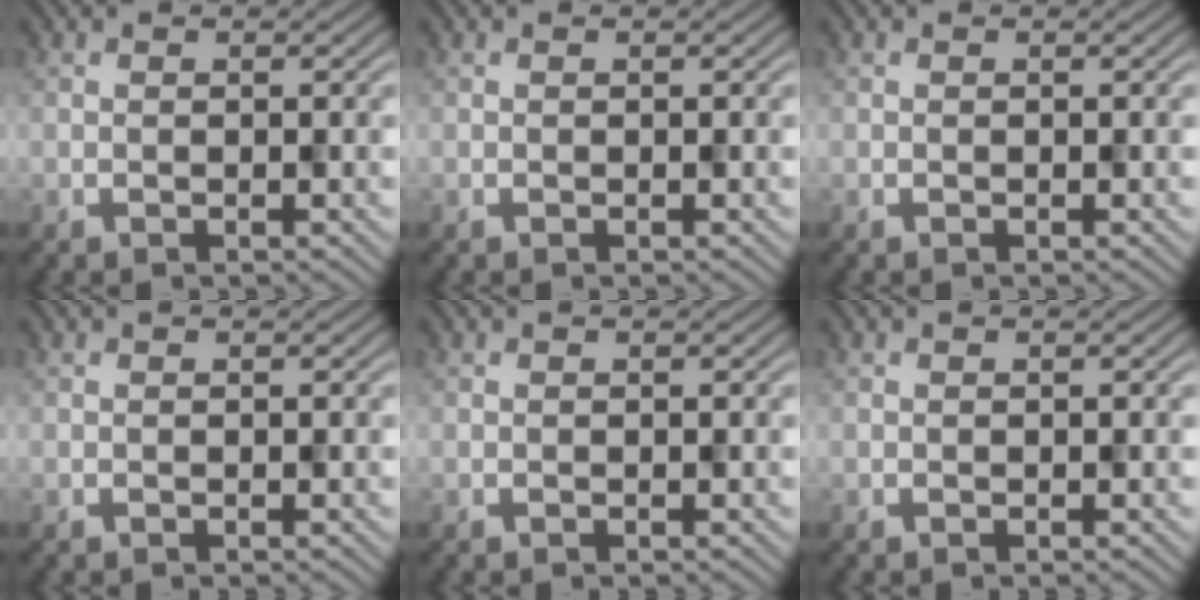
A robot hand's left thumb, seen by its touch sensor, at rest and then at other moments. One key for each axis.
{"total": 0.0}
{"total": 0.0}
{"total": 0.0}
{"total": 0.0}
{"total": 0.0}